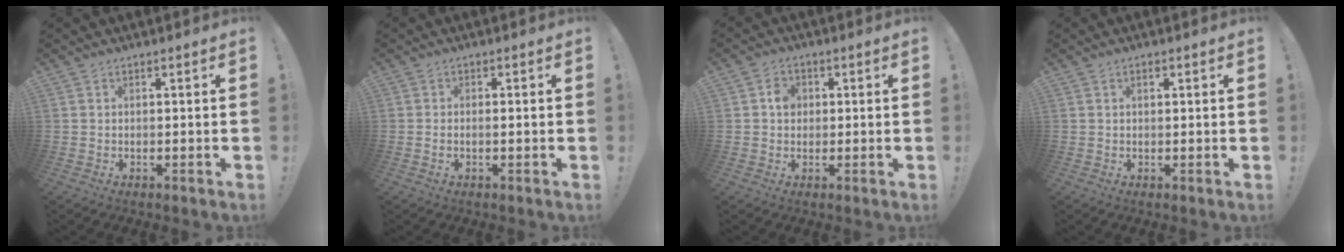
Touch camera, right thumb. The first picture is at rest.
{"total": 1.2, "force": [-0.5, 0.2, 1.1], "torque": [-0.027, 0.005, -0.007]}
{"total": 4.0, "force": [0.2, 3.4, 2.2], "torque": [-0.024, 0.004, 0.000]}
{"total": 0.8, "force": [0.4, 0.4, 0.6], "torque": [-0.011, 0.001, 0.006]}